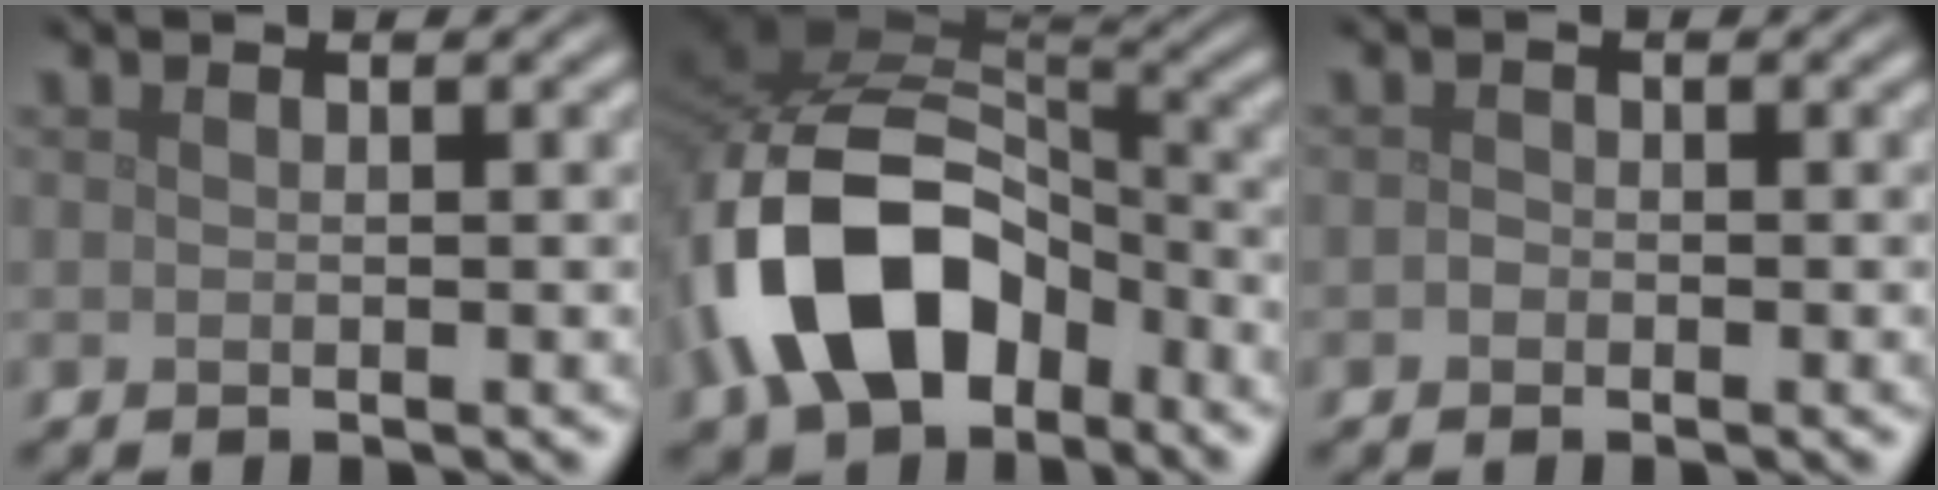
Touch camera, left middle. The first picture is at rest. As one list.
[{"total": 13.1, "force": [-5.3, 8.3, 8.6], "torque": [-0.169, 0.003, -0.104]}, {"total": 0.7, "force": [-0.3, 0.6, 0.2], "torque": [-0.003, -0.001, -0.009]}]